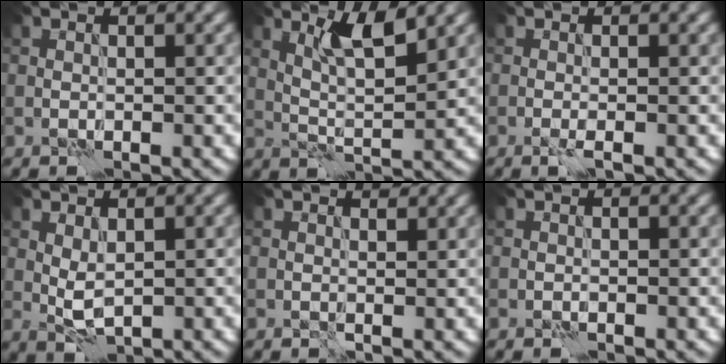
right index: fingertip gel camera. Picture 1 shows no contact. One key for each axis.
{"total": 4.1, "fx": 2.2, "fy": 0.7, "fz": 3.4, "tx": -0.067, "ty": -0.004, "tz": 0.041}
{"total": 1.2, "fx": -0.4, "fy": 0.1, "fz": 1.1, "tx": -0.019, "ty": -0.004, "tz": -0.011}
{"total": 2.2, "fx": 0.6, "fy": 1.0, "fz": 1.8, "tx": -0.042, "ty": -0.001, "tz": 0.014}
{"total": 1.0, "fx": 0.9, "fy": 0.2, "fz": 0.4, "tx": -0.009, "ty": -0.004, "tz": 0.013}
{"total": 0.0}